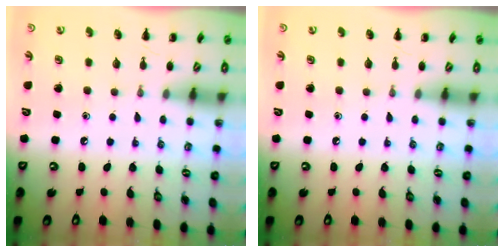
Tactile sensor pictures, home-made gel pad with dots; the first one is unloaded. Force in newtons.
{"total": 0.0}